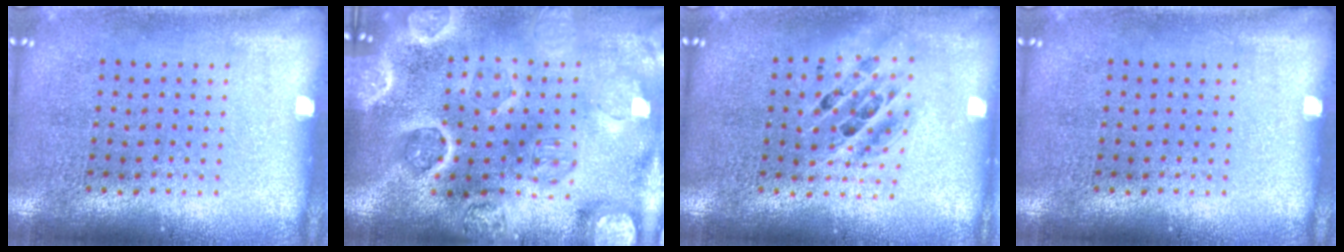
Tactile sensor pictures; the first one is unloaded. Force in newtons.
{"total": 5.1, "press": 4.4, "slide": 2.6}
{"total": 1.5, "press": 1.3, "slide": 0.8}
{"total": 0.0}